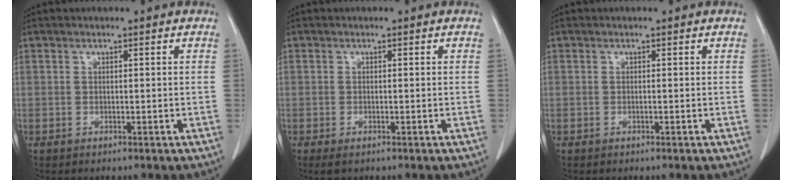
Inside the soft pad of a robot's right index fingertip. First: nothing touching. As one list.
[{"total": 1.1, "force": [-0.6, 0.4, 0.8], "torque": [-0.014, -0.003, -0.006]}, {"total": 0.0}]